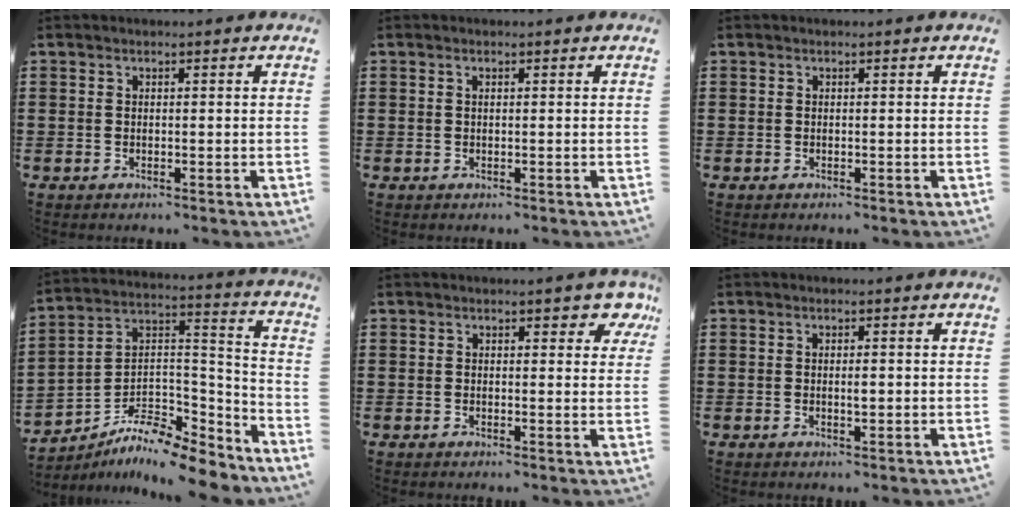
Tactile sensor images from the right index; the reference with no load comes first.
{"total": 0.7, "force": [0.2, 0.3, 0.6], "torque": [-0.014, 0.001, 0.004]}
{"total": 0.0}
{"total": 9.4, "force": [-8.3, 2.5, 3.5], "torque": [-0.064, 0.017, -0.165]}
{"total": 2.5, "force": [1.8, 1.1, 1.5], "torque": [-0.011, 0.001, 0.026]}
{"total": 1.2, "force": [-0.1, 0.2, 1.2], "torque": [-0.023, 0.000, -0.002]}